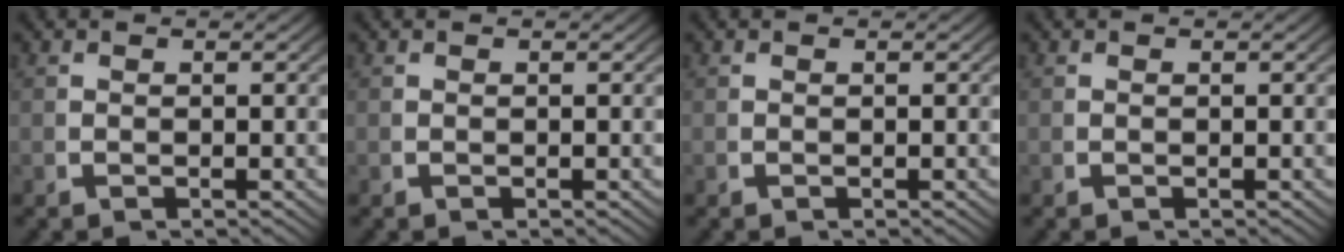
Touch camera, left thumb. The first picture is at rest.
{"total": 0.0}
{"total": 0.0}
{"total": 0.0}